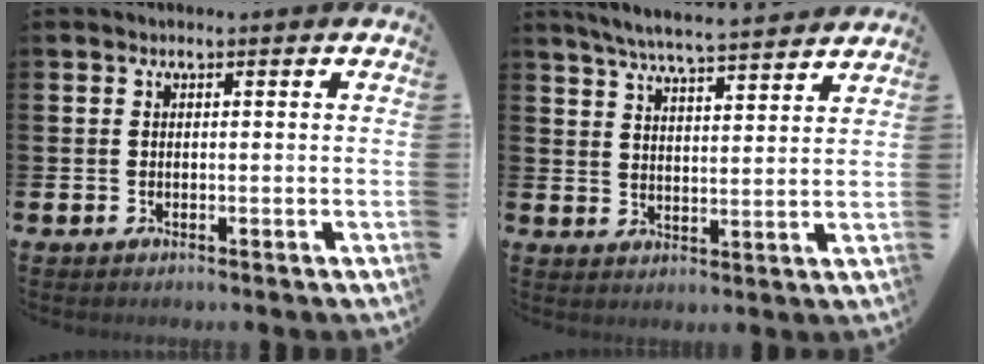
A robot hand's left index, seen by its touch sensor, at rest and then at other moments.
{"total": 6.1, "force": [5.8, 0.0, 1.7], "torque": [-0.048, -0.036, 0.100]}